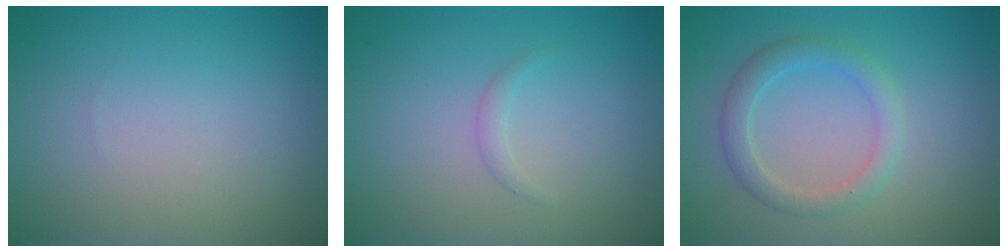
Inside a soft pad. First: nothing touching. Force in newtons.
{"total": 0.8, "press": 0.8, "slide": 0.1}
{"total": 2.5, "press": 2.5, "slide": 0.0}